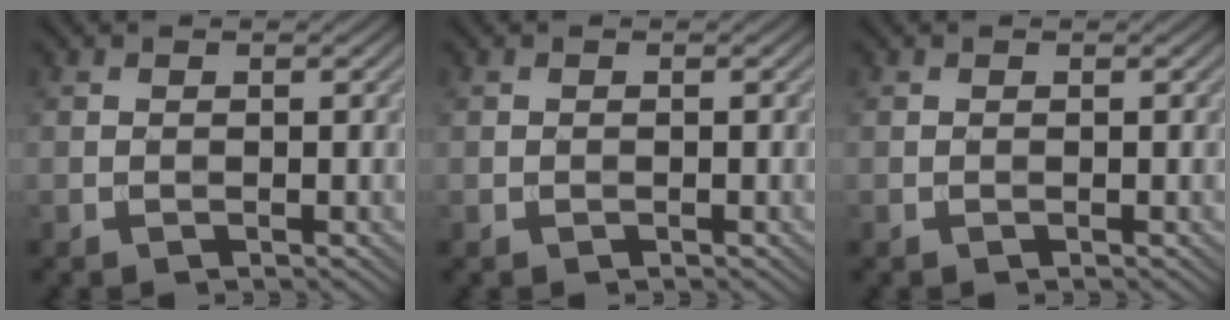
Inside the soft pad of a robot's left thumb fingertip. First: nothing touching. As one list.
[{"total": 0.0}, {"total": 0.0}]